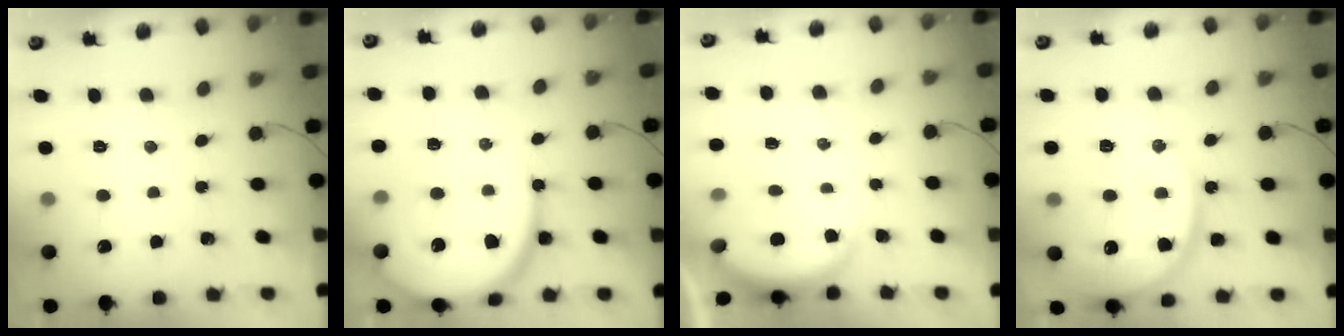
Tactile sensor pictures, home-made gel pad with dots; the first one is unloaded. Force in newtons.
{"total": 15.4, "press": 15.3, "slide": 1.7}
{"total": 2.5, "press": 2.4, "slide": 0.6}
{"total": 15.6, "press": 15.5, "slide": 1.7}